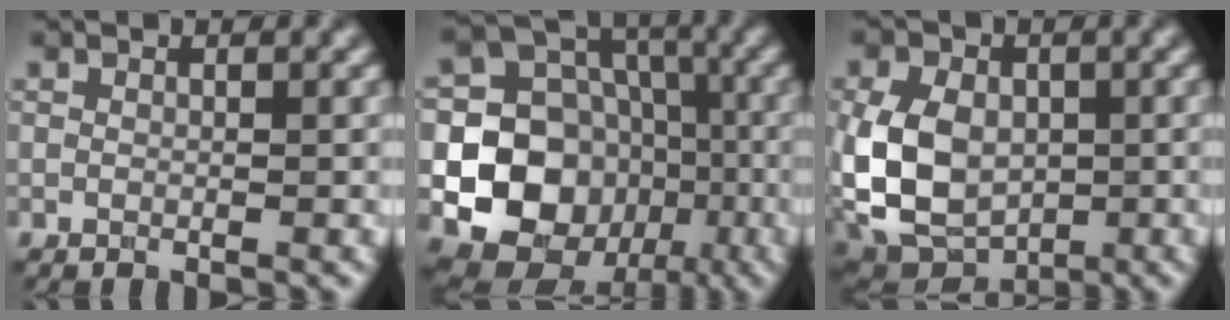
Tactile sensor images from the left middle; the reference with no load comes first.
{"total": 14.3, "force": [-3.9, 12.5, 5.8], "torque": [-0.105, -0.020, -0.089]}
{"total": 9.4, "force": [-0.7, 6.8, 6.4], "torque": [-0.151, -0.009, -0.020]}